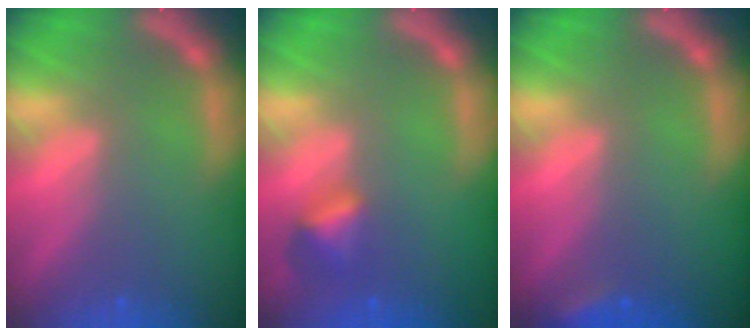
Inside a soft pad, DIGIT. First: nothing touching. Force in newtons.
{"total": 2.4}
{"total": 1.9}